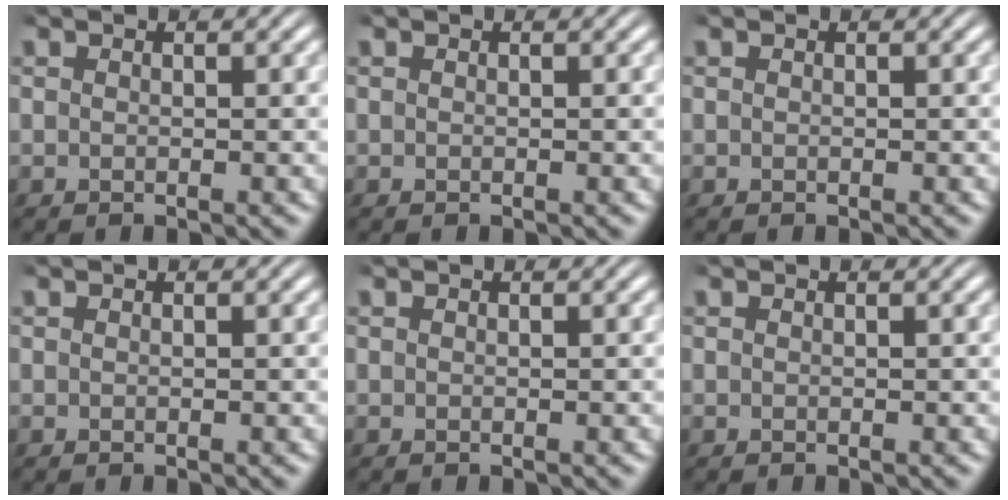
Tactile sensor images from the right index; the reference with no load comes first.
{"total": 1.0, "force": [-0.2, -0.9, -0.3], "torque": [0.011, -0.009, 0.006]}
{"total": 0.0}
{"total": 0.0}
{"total": 0.0}
{"total": 0.0}